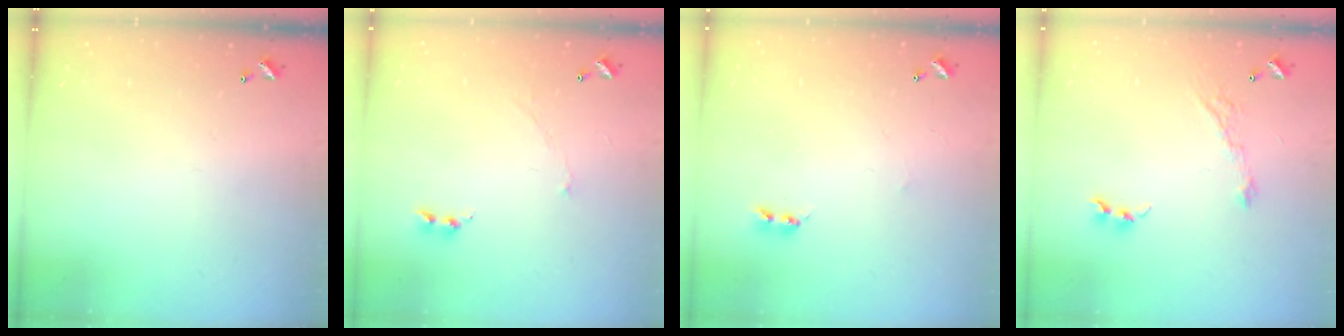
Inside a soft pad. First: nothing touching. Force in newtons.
{"total": 2.4, "press": 2.3, "slide": 0.7}
{"total": 2.0, "press": 2.0, "slide": 0.3}
{"total": 5.0, "press": 4.9, "slide": 0.7}